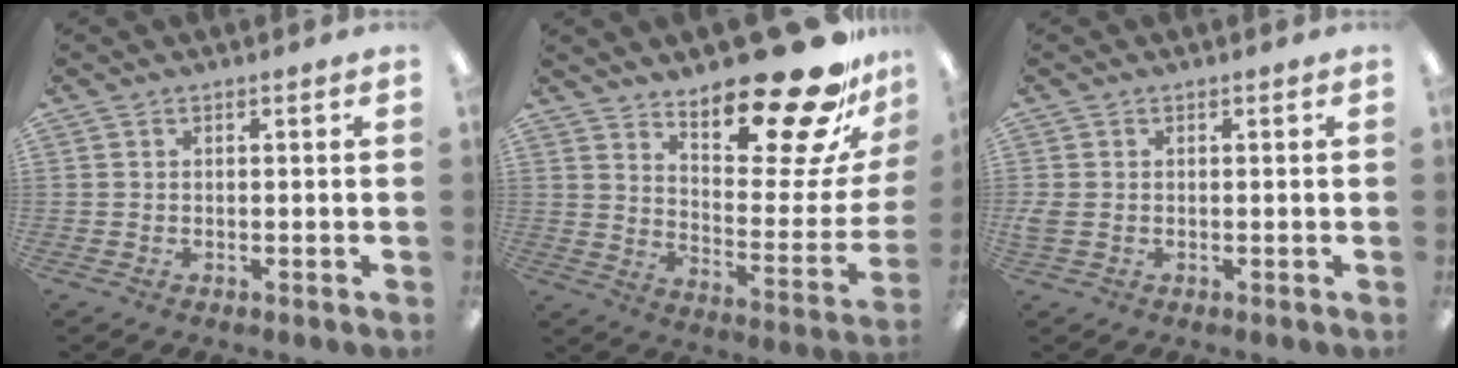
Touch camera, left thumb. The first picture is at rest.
{"total": 25.1, "force": [19.6, 7.0, 14.0], "torque": [-0.161, -0.149, 0.308]}
{"total": 2.3, "force": [-0.1, 1.6, 1.6], "torque": [-0.021, 0.003, -0.002]}